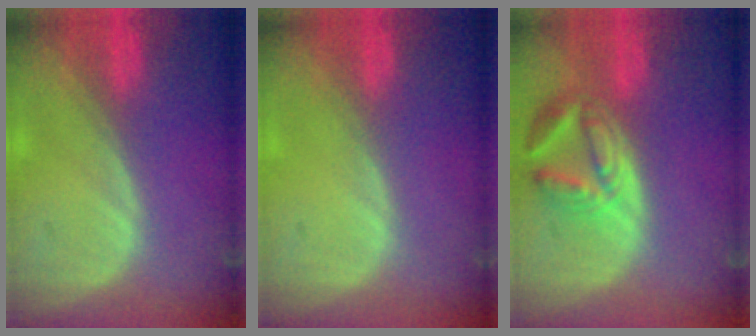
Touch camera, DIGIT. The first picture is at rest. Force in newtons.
{"total": 0.0}
{"total": 7.8, "press": 6.9, "slide": 3.6}